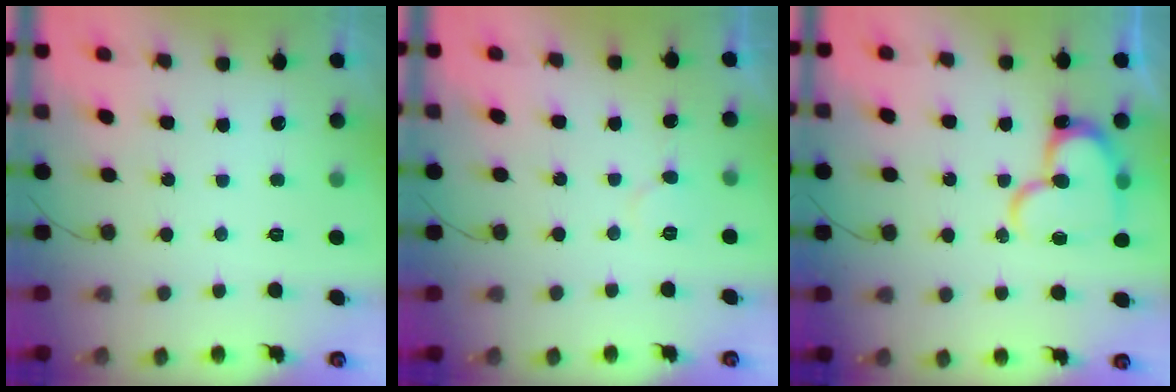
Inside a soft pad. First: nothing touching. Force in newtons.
{"total": 3.8, "press": 3.8, "slide": 0.3}
{"total": 17.2, "press": 17.2, "slide": 1.5}